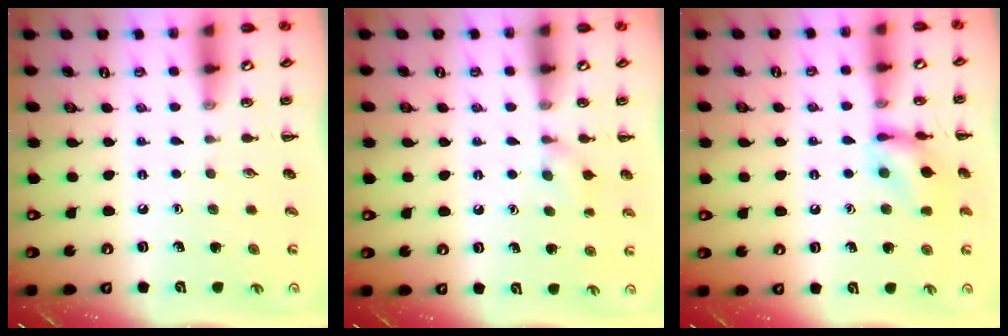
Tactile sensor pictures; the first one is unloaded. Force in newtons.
{"total": 6.7, "press": 6.5, "slide": 1.8}
{"total": 12.3, "press": 12.2, "slide": 1.0}